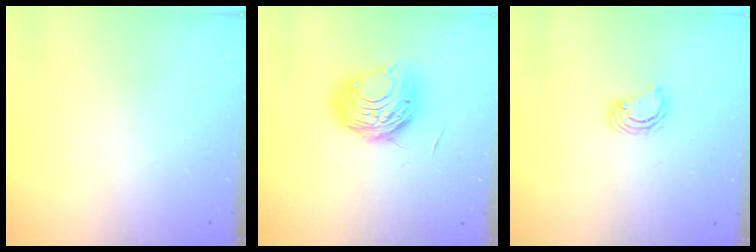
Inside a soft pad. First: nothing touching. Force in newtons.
{"total": 9.5, "press": 9.5, "slide": 0.7}
{"total": 3.8, "press": 3.8, "slide": 0.2}